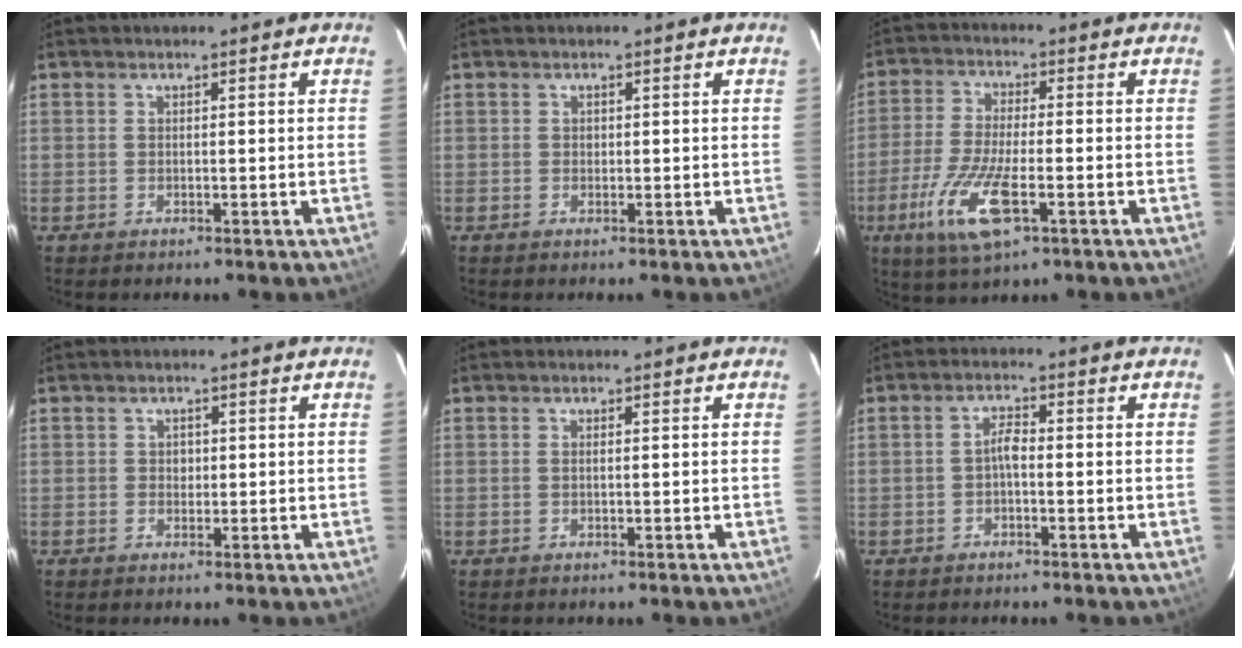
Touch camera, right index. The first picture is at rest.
{"total": 0.5, "force": [0.0, 0.5, 0.1], "torque": [0.001, 0.002, 0.001]}
{"total": 11.7, "force": [-4.8, 3.4, 10.2], "torque": [-0.221, -0.019, -0.091]}
{"total": 1.2, "force": [0.1, 1.2, 0.3], "torque": [-0.002, 0.003, 0.001]}
{"total": 0.6, "force": [0.0, -0.1, 0.6], "torque": [-0.011, 0.002, -0.001]}
{"total": 3.3, "force": [-1.3, 0.9, 2.9], "torque": [-0.061, 0.012, -0.026]}